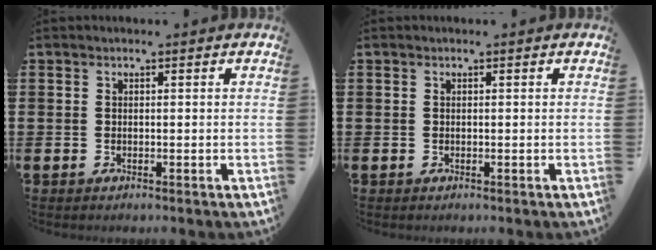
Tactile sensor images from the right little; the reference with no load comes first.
{"total": 0.0}